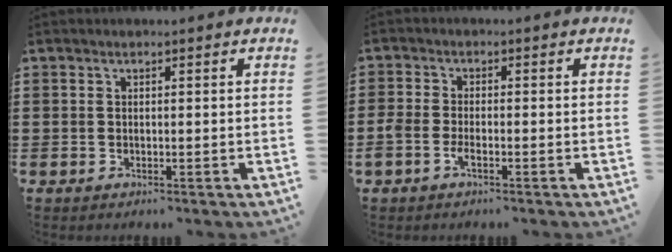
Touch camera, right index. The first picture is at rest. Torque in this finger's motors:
{"motor_torque": [1.11, 1.02, 0.32, 0.03]}